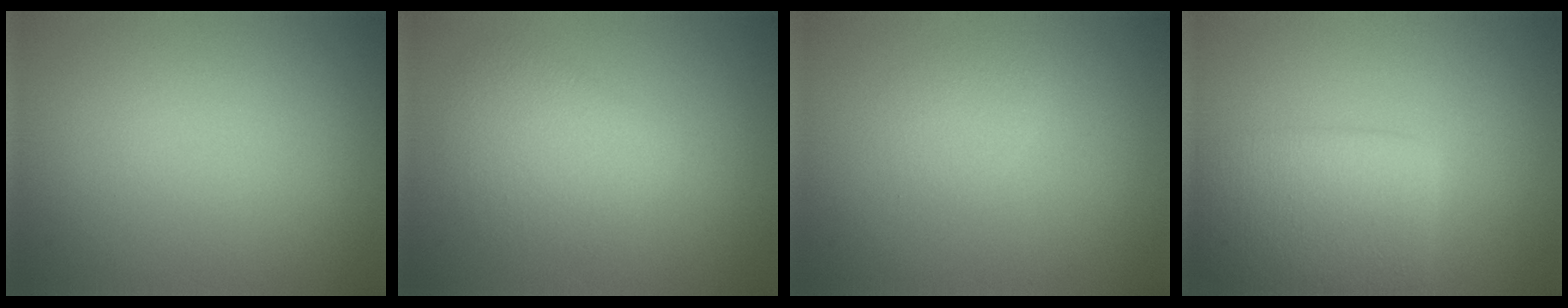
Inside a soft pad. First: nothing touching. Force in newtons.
{"total": 3.4, "press": 3.4, "slide": 0.0}
{"total": 1.1, "press": 1.1, "slide": 0.1}
{"total": 5.9, "press": 5.9, "slide": 0.2}